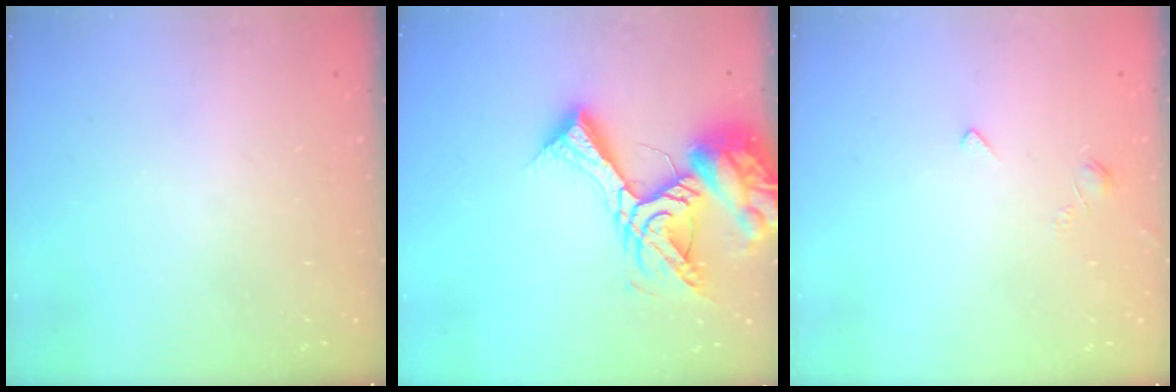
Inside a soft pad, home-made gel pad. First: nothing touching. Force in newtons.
{"total": 19.3, "press": 19.2, "slide": 2.1}
{"total": 1.6, "press": 1.5, "slide": 0.5}